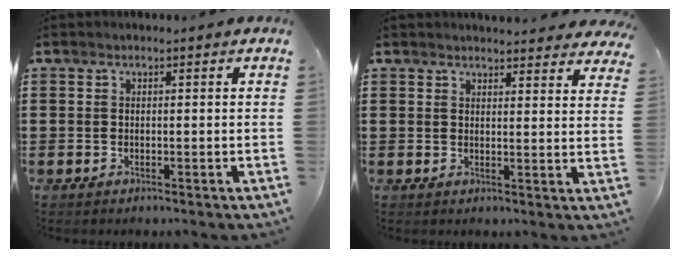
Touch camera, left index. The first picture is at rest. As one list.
[{"total": 3.4, "force": [3.4, 0.1, 0.4], "torque": [-0.010, -0.015, 0.062]}]